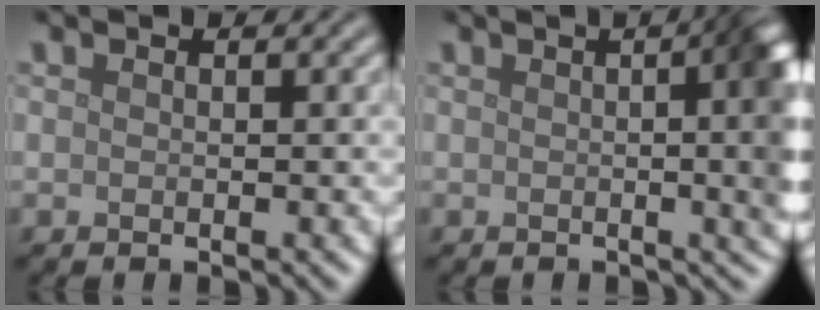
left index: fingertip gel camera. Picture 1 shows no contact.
{"total": 11.0, "force": [0.6, 4.8, 9.9], "torque": [-0.061, 0.019, -0.008]}